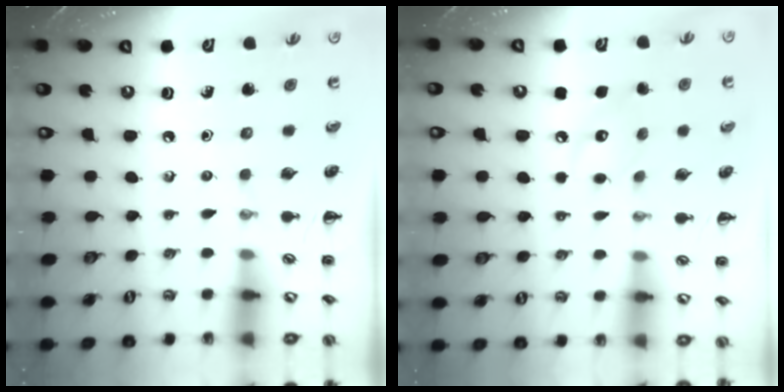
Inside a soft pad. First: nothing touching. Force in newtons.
{"total": 8.2, "press": 8.2, "slide": 0.5}